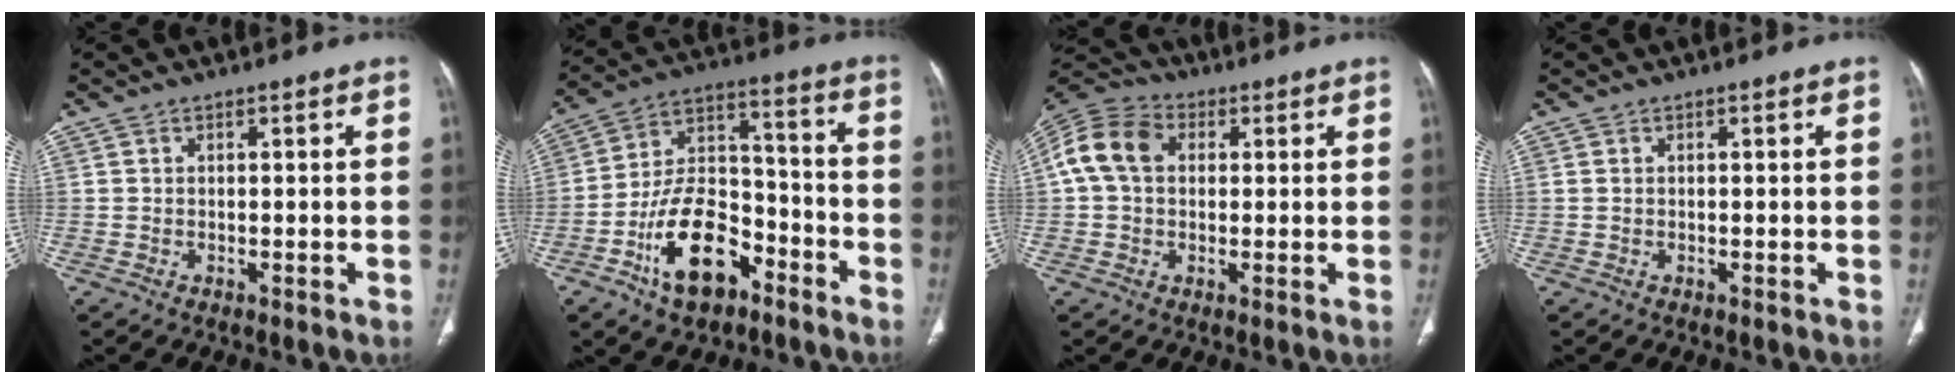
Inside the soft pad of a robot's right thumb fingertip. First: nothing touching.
{"total": 16.3, "force": [-8.5, 9.3, 10.4], "torque": [-0.157, 0.071, -0.147]}
{"total": 10.8, "force": [1.9, 8.0, 7.0], "torque": [-0.136, 0.029, 0.026]}
{"total": 0.0}